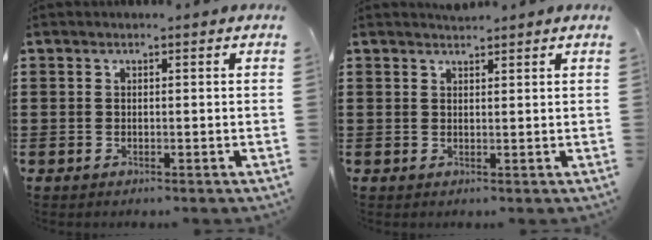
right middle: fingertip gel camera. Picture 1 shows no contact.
{"total": 1.3, "force": [1.3, -0.1, -0.1], "torque": [-0.002, 0.000, 0.026]}